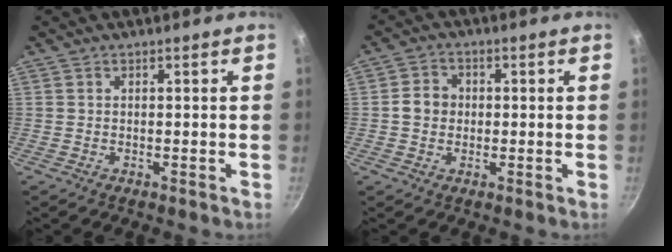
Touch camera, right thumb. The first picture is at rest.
{"total": 4.6, "force": [-0.1, 4.1, 2.2], "torque": [-0.027, 0.012, -0.007]}